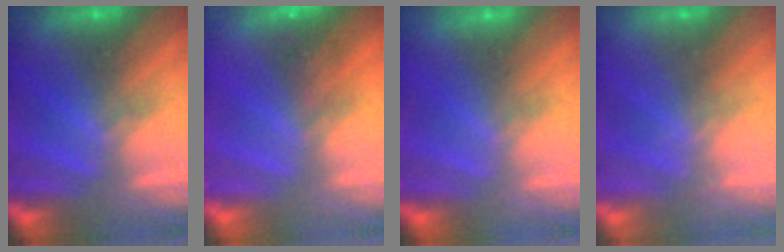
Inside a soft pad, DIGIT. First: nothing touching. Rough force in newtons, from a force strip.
{"total": 2.6}
{"total": 7.7}
{"total": 2.1}